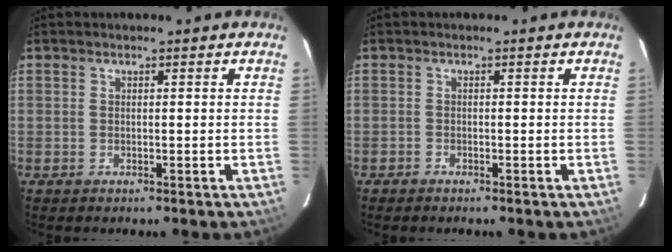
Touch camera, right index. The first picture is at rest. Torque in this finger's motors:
{"motor_torque": [0.08, 0.00, 0.03, -0.01]}